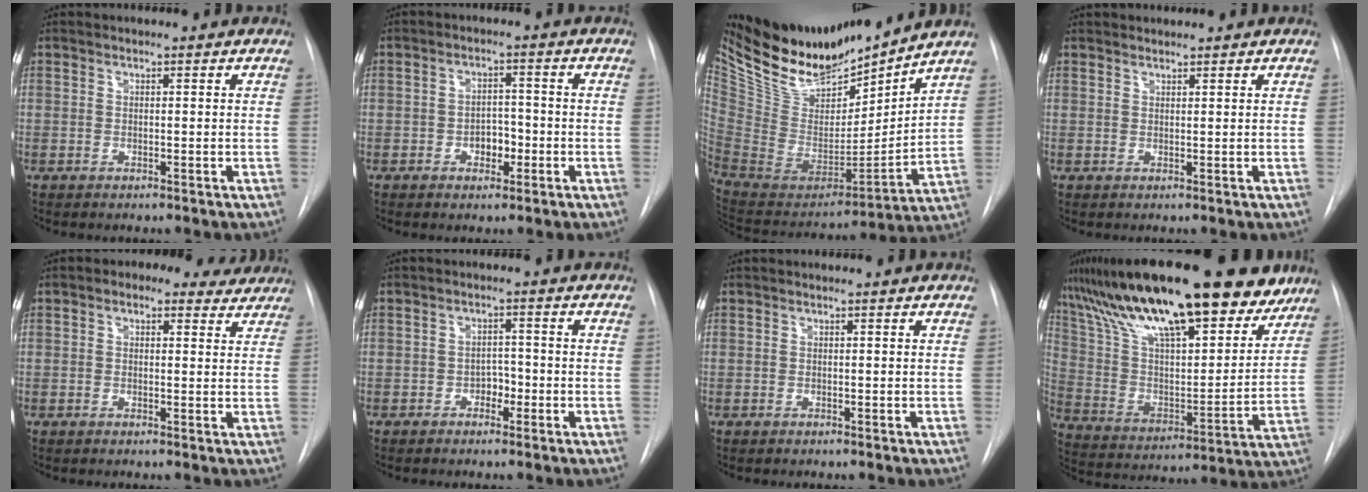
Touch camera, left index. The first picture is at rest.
{"total": 3.3, "force": [-1.3, 2.2, 2.2], "torque": [-0.026, 0.007, -0.019]}
{"total": 20.3, "force": [18.0, 5.2, 7.7], "torque": [-0.146, -0.024, 0.329]}
{"total": 1.7, "force": [1.7, 0.2, 0.0], "torque": [-0.004, 0.017, 0.034]}
{"total": 6.4, "force": [4.7, 3.5, 2.6], "torque": [-0.023, 0.021, 0.053]}
{"total": 2.3, "force": [-1.2, 1.5, 1.3], "torque": [-0.013, 0.008, -0.019]}
{"total": 0.0}
{"total": 30.5, "force": [22.1, 8.1, 19.4], "torque": [-0.324, 0.027, 0.351]}